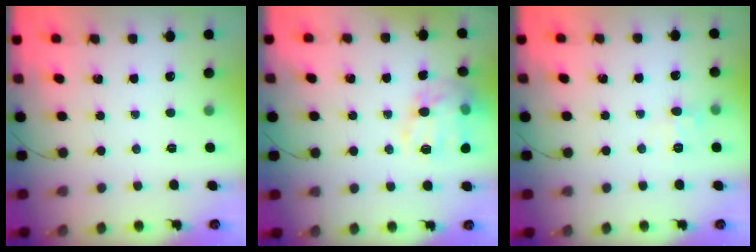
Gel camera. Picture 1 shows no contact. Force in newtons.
{"total": 13.0, "press": 13.0, "slide": 0.9}
{"total": 7.1, "press": 6.9, "slide": 1.7}